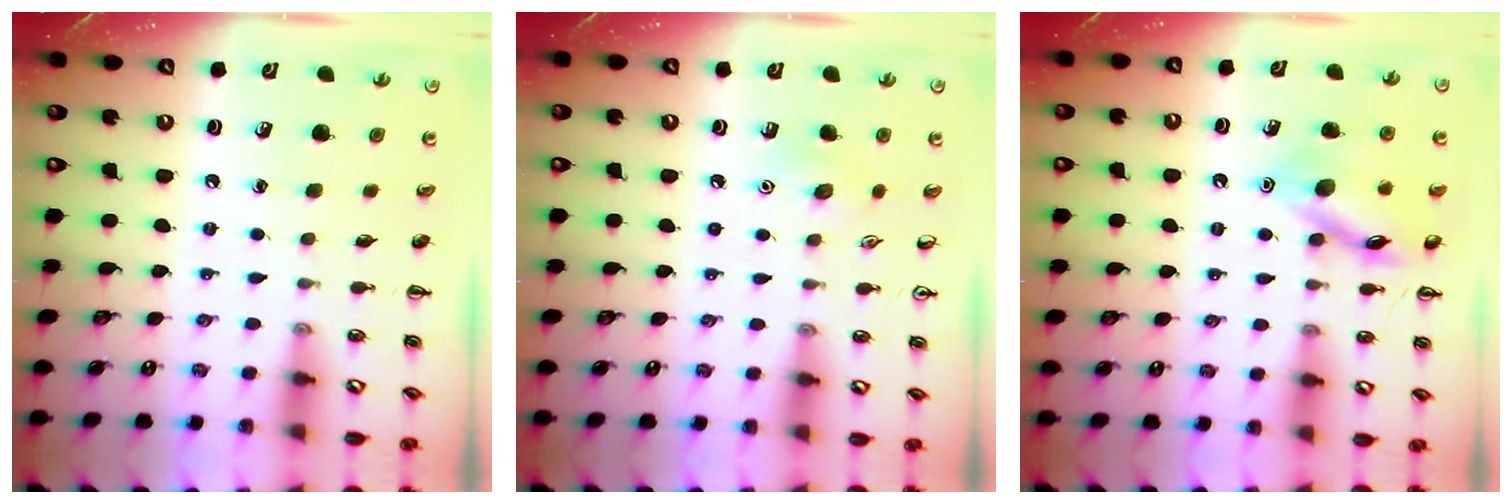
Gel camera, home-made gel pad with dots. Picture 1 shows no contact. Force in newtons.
{"total": 7.0, "press": 6.8, "slide": 2.0}
{"total": 13.4, "press": 13.4, "slide": 0.9}